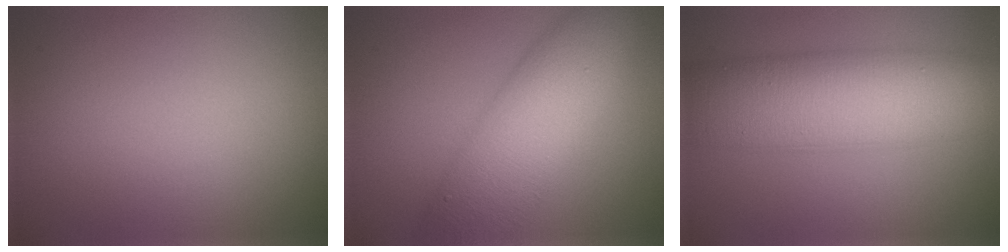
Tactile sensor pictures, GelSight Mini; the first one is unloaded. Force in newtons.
{"total": 8.4, "press": 8.4, "slide": 0.0}
{"total": 10.4, "press": 10.4, "slide": 0.1}